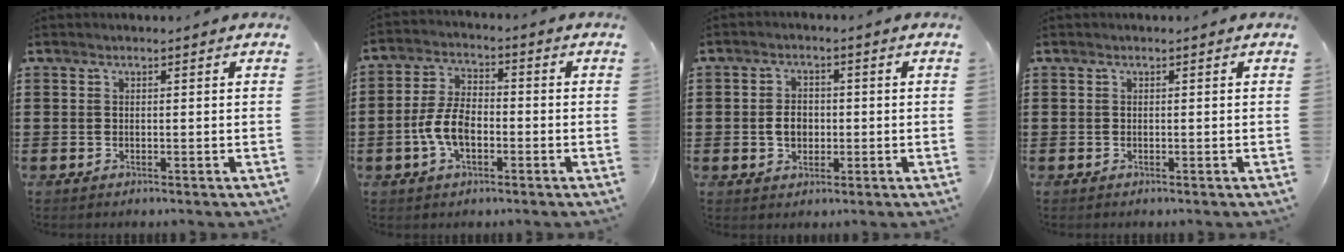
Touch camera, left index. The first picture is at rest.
{"total": 6.9, "force": [-2.1, 3.7, 5.5], "torque": [-0.135, -0.001, -0.047]}
{"total": 3.6, "force": [-0.5, 2.7, 2.3], "torque": [-0.041, 0.003, -0.015]}
{"total": 0.0}